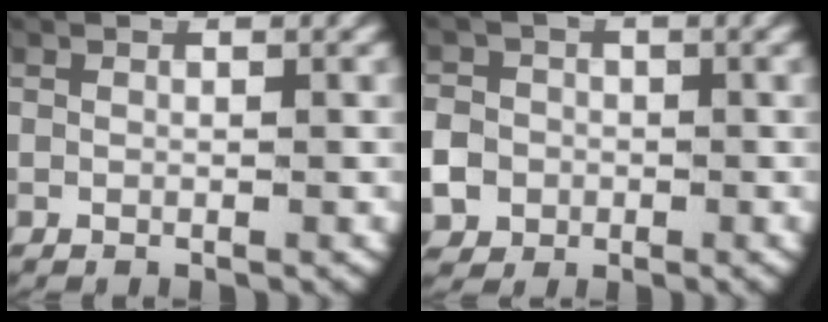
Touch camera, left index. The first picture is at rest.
{"total": 5.5, "force": [-1.1, 5.2, 1.7], "torque": [-0.048, -0.015, -0.021]}